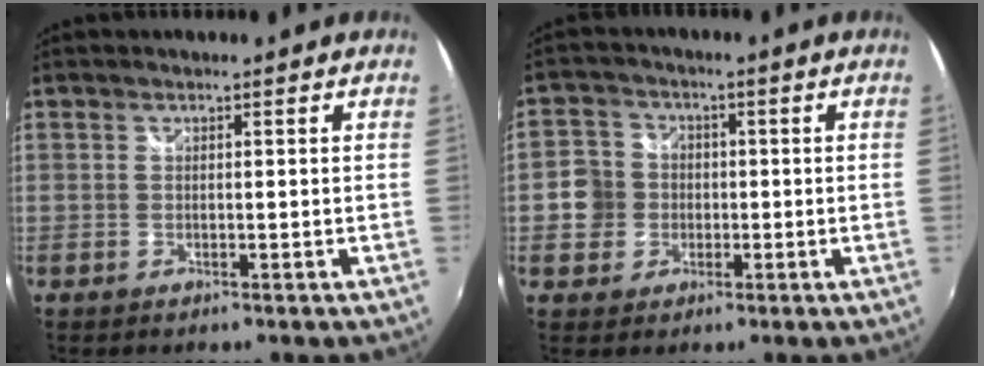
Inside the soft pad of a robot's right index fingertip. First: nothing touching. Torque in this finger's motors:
{"motor_torque": [0.40, -0.22, 0.21, 0.03]}